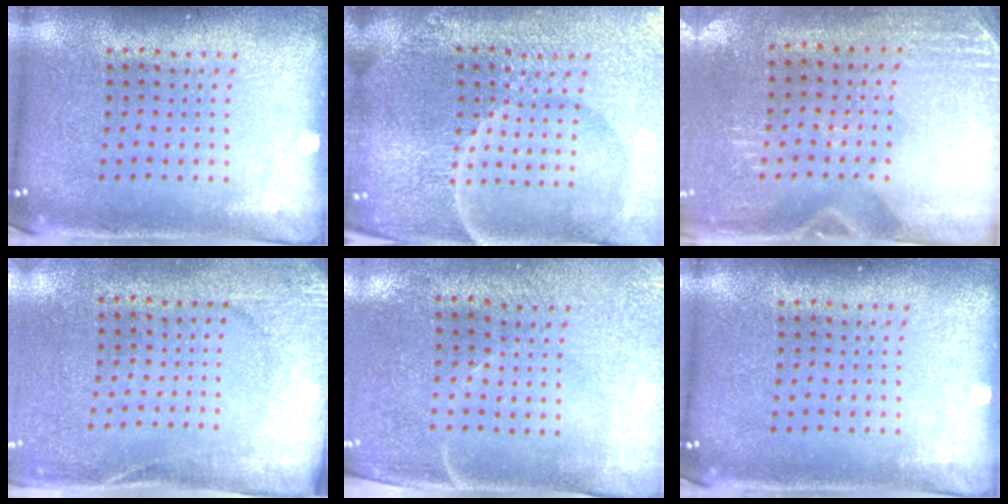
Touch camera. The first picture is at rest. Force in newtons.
{"total": 6.4, "press": 5.7, "slide": 2.9}
{"total": 2.9, "press": 2.5, "slide": 1.3}
{"total": 2.7, "press": 2.2, "slide": 1.5}
{"total": 2.9, "press": 2.5, "slide": 1.4}
{"total": 0.0}